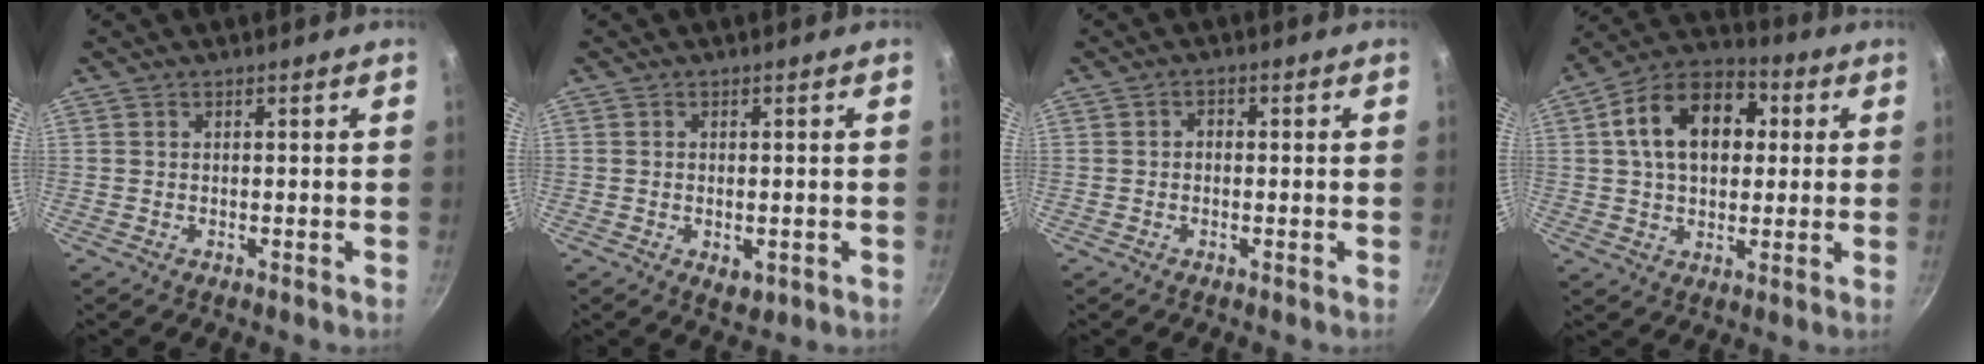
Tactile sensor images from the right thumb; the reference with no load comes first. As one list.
[{"total": 3.3, "force": [-0.8, 2.0, 2.5], "torque": [-0.036, -0.009, -0.010]}, {"total": 1.4, "force": [-0.2, 1.2, 0.8], "torque": [-0.014, 0.008, -0.006]}, {"total": 16.6, "force": [3.4, 11.3, 11.7], "torque": [-0.161, 0.025, 0.038]}]